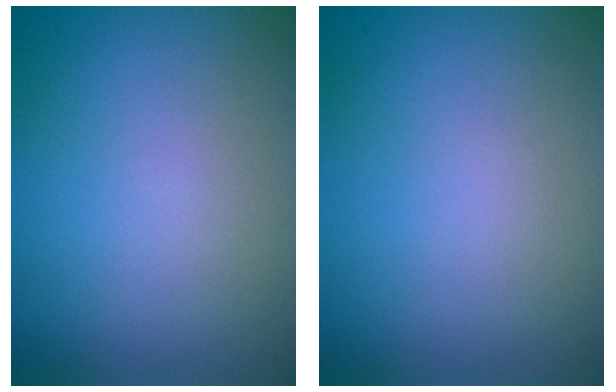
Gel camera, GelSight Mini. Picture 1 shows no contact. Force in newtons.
{"total": 0.0}